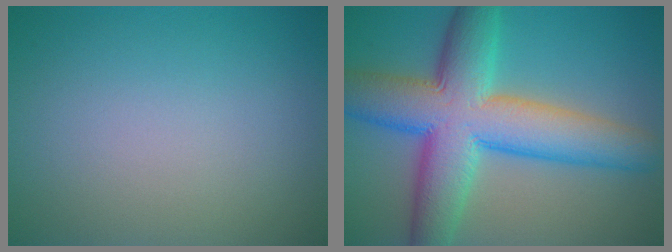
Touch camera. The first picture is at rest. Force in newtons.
{"total": 11.4, "press": 11.4, "slide": 0.1}